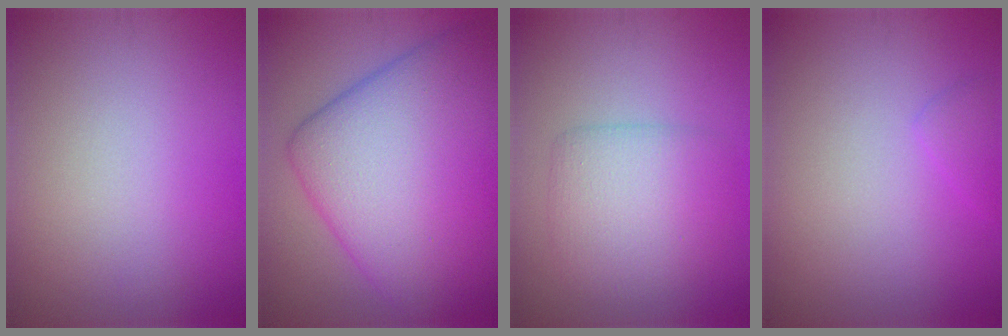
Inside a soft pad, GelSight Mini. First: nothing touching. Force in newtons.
{"total": 14.0, "press": 14.0, "slide": 0.3}
{"total": 4.2, "press": 4.2, "slide": 0.3}
{"total": 1.0, "press": 1.0, "slide": 0.1}